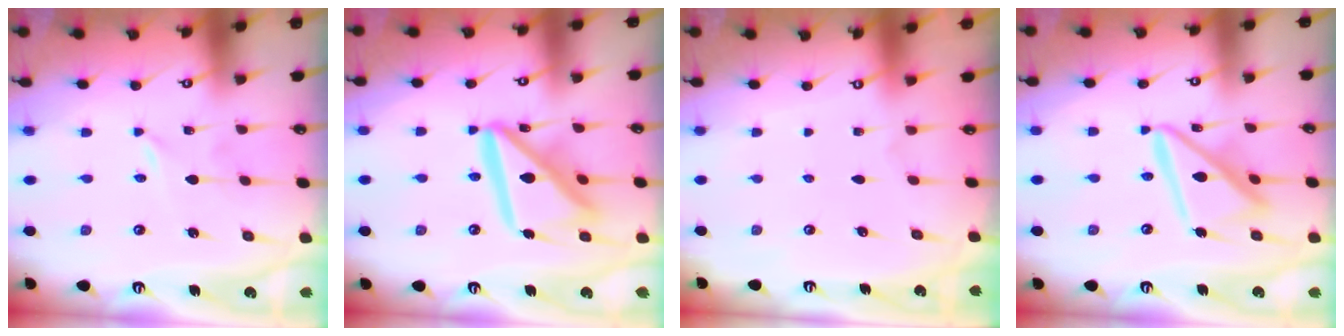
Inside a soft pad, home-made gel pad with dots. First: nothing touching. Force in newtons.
{"total": 16.1, "press": 16.0, "slide": 1.8}
{"total": 0.0}
{"total": 13.3, "press": 13.2, "slide": 1.3}